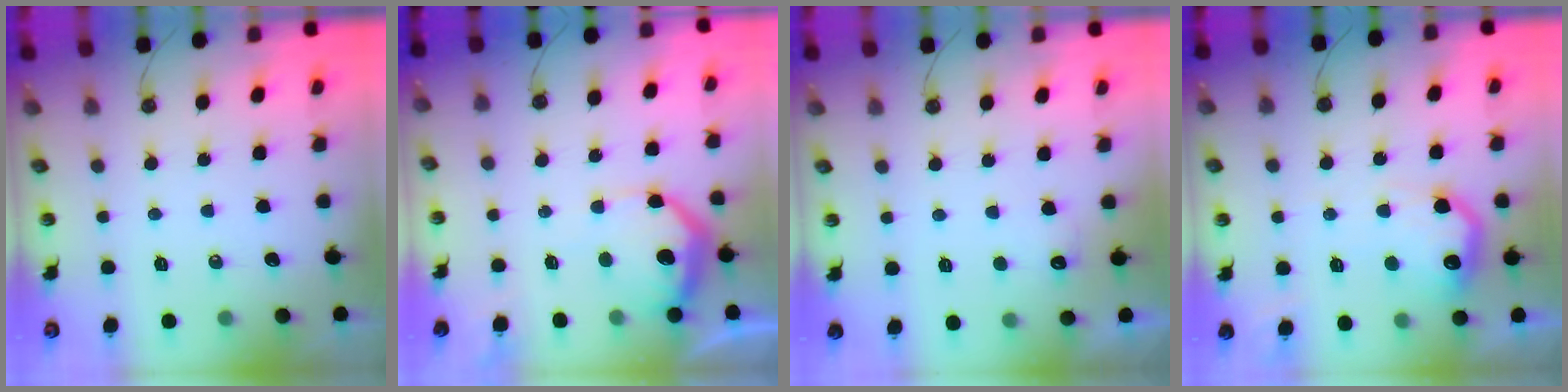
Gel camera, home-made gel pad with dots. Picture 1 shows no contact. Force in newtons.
{"total": 12.0, "press": 11.9, "slide": 0.8}
{"total": 6.8, "press": 6.7, "slide": 1.4}
{"total": 14.3, "press": 14.2, "slide": 0.8}